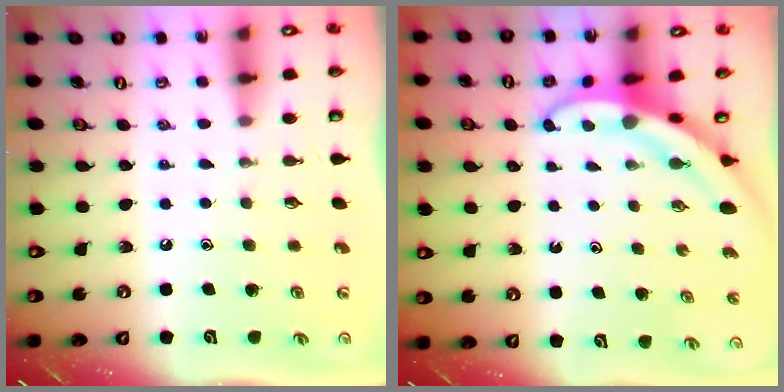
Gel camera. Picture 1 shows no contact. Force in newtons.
{"total": 3.9, "press": 3.8, "slide": 0.6}